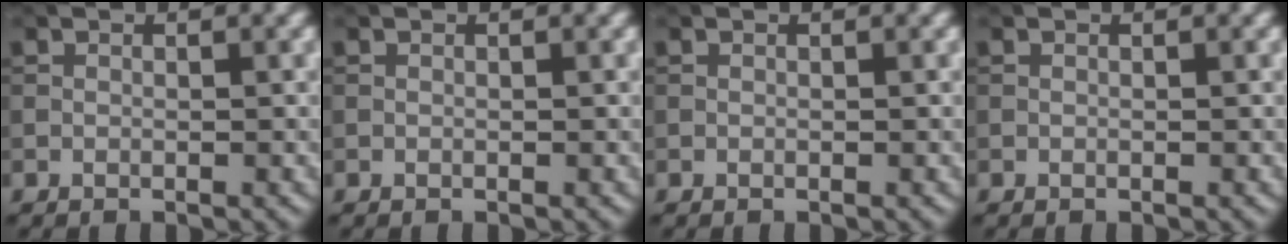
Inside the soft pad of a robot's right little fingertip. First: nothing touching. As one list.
[{"total": 0.0}, {"total": 0.0}, {"total": 0.0}]